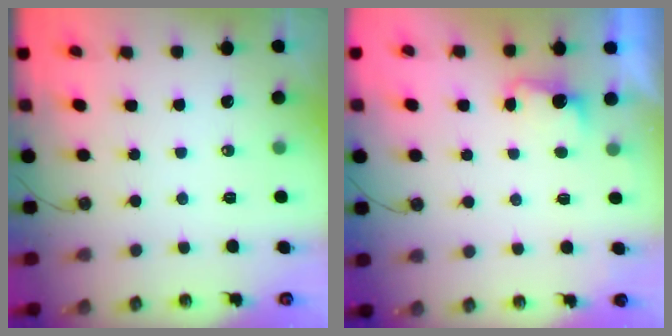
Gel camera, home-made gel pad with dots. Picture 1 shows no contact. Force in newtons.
{"total": 1.9, "press": 1.7, "slide": 0.8}